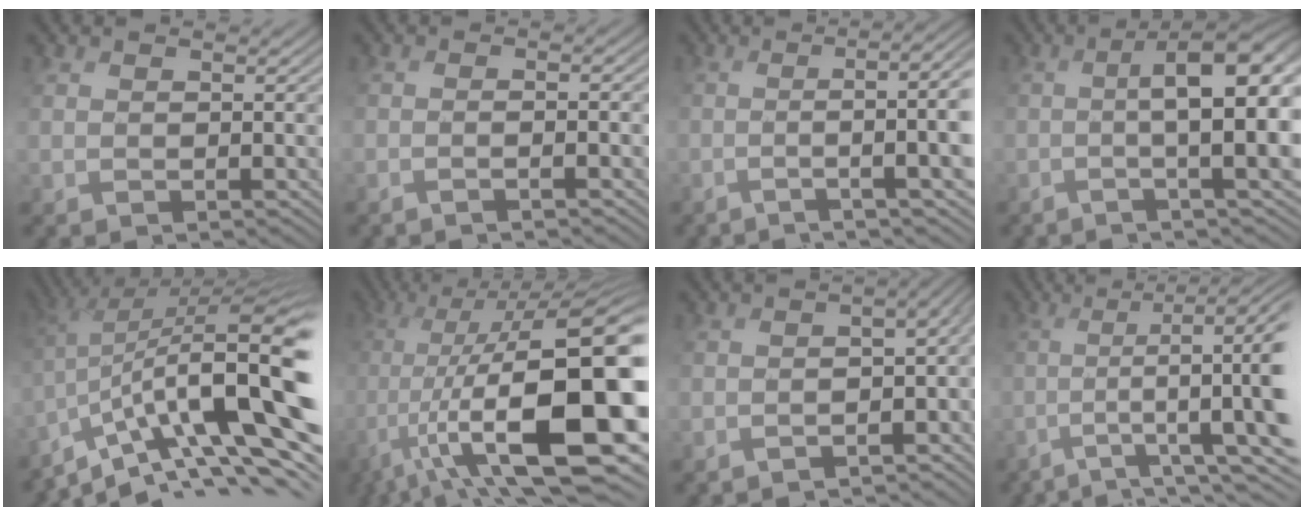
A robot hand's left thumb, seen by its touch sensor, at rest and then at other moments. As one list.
[{"total": 3.7, "force": [-1.2, 1.1, 3.3], "torque": [-0.039, -0.006, -0.024]}, {"total": 9.2, "force": [-0.7, 2.0, 9.0], "torque": [-0.111, -0.009, 0.009]}, {"total": 12.5, "force": [-1.2, 3.3, 12.0], "torque": [-0.141, -0.006, -0.007]}, {"total": 16.1, "force": [-4.6, 5.3, 14.6], "torque": [-0.233, 0.000, -0.076]}, {"total": 18.2, "force": [-4.0, 8.5, 15.6], "torque": [-0.287, -0.021, -0.070]}, {"total": 5.2, "force": [-2.8, 1.3, 4.1], "torque": [-0.040, -0.008, -0.040]}, {"total": 11.3, "force": [-2.7, 3.8, 10.3], "torque": [-0.175, -0.016, -0.023]}]